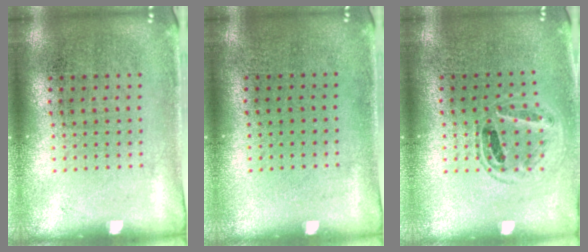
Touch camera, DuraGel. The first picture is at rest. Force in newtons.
{"total": 0.0}
{"total": 1.0, "press": 1.0, "slide": 0.3}